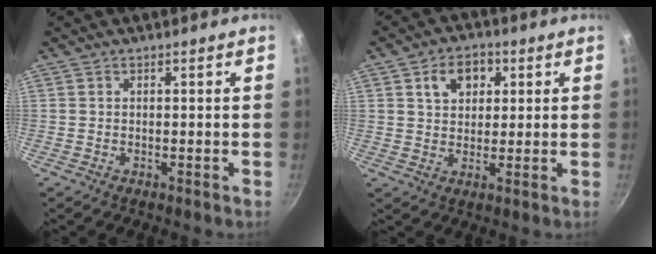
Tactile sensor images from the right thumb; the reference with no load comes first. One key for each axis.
{"total": 7.1, "fx": 2.6, "fy": 5.2, "fz": 4.1, "tx": -0.042, "ty": 0.004, "tz": 0.036}